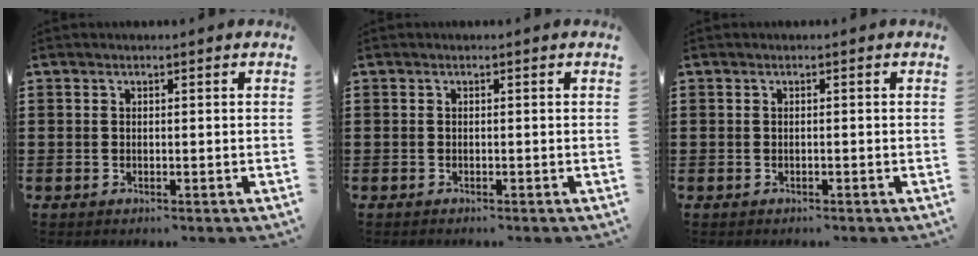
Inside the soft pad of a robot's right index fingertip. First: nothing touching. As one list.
[{"total": 0.0}, {"total": 0.0}]